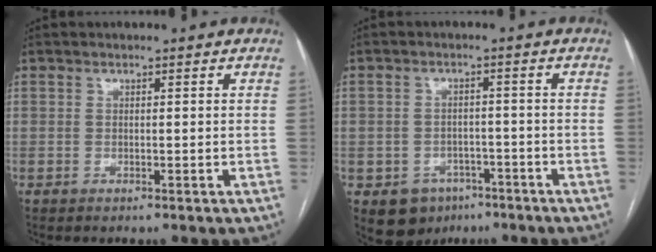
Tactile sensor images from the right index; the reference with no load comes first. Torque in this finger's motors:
{"motor_torque": [-0.27, 0.01, -1.03, -0.17]}